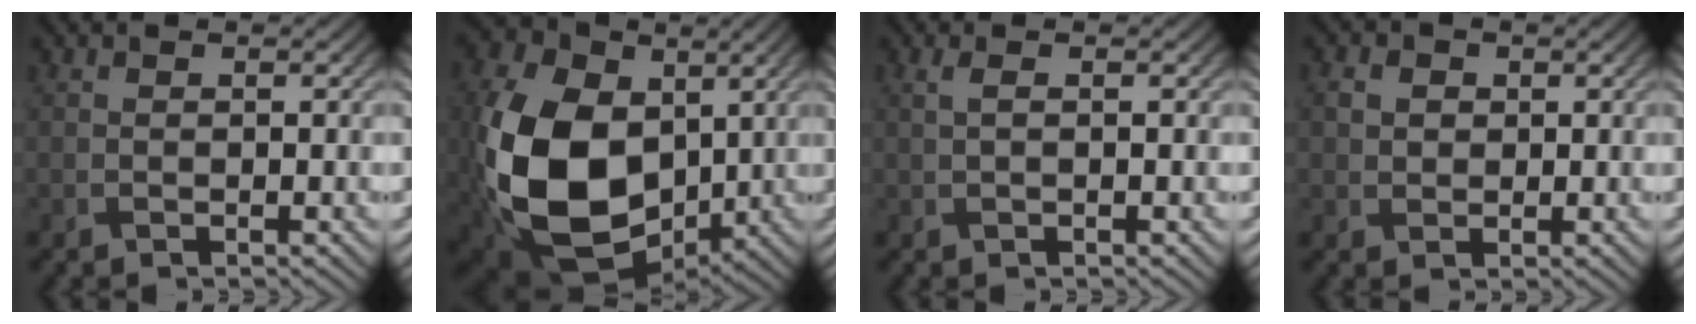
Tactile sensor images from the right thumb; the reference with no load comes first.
{"total": 17.6, "force": [-0.6, 12.4, 12.5], "torque": [-0.304, -0.016, -0.017]}
{"total": 1.1, "force": [0.1, 0.2, 1.1], "torque": [-0.029, 0.005, 0.003]}
{"total": 2.3, "force": [0.4, 2.0, 0.9], "torque": [-0.027, -0.004, 0.006]}